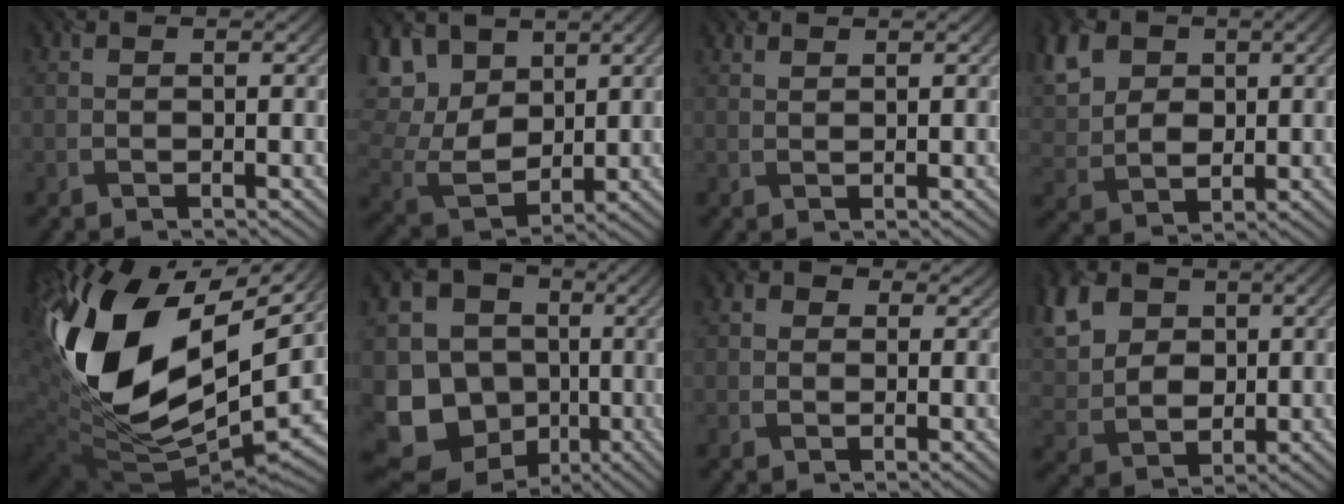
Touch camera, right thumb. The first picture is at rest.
{"total": 9.7, "force": [4.5, 6.0, 6.1], "torque": [-0.162, 0.012, 0.073]}
{"total": 1.0, "force": [1.0, 0.0, 0.1], "torque": [-0.006, 0.003, 0.021]}
{"total": 9.1, "force": [3.5, 6.4, 5.4], "torque": [-0.147, 0.018, 0.056]}
{"total": 19.3, "force": [5.2, 11.3, 14.7], "torque": [-0.332, -0.005, 0.095]}
{"total": 18.4, "force": [-2.6, 16.9, 6.8], "torque": [-0.209, -0.007, -0.056]}
{"total": 2.2, "force": [0.5, 1.9, 1.0], "torque": [-0.023, 0.009, -0.002]}
{"total": 10.2, "force": [3.8, 7.3, 6.0], "torque": [-0.171, 0.018, 0.064]}